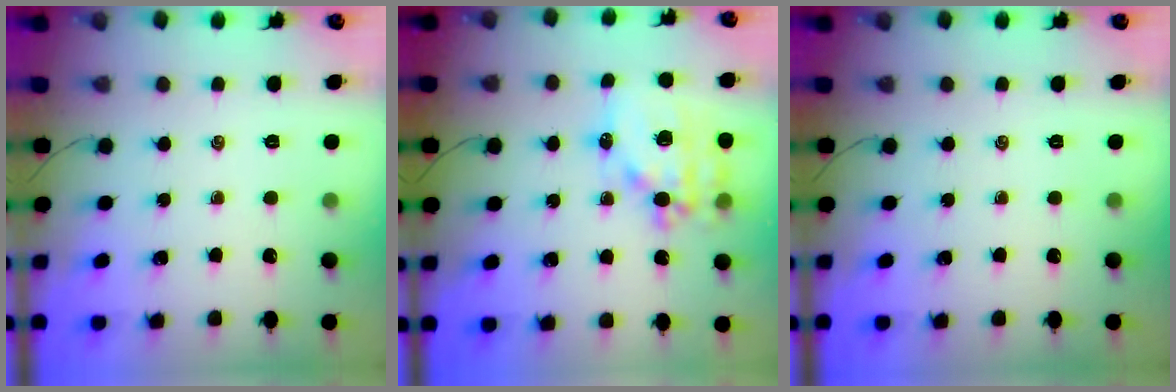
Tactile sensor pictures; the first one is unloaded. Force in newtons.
{"total": 15.6, "press": 15.3, "slide": 3.2}
{"total": 0.0}